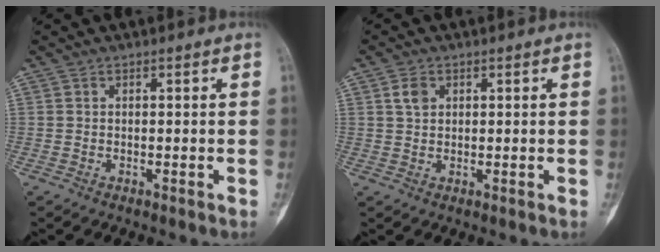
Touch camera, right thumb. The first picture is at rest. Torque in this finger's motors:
{"motor_torque": [-0.50, 0.43, 0.00, -0.04, -0.04]}